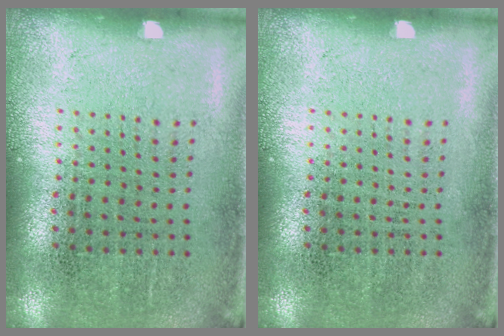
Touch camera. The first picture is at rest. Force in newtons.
{"total": 0.0}